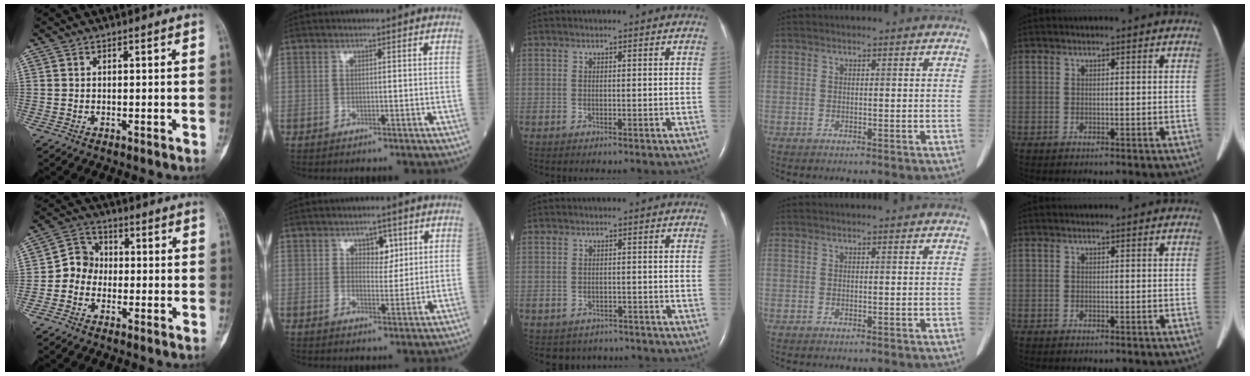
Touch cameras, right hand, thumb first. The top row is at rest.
{"thumb": {"total": 5.9, "force": [-1.4, 5.2, 2.4], "torque": [-0.015, 0.023, -0.041]}, "index": {"total": 3.4, "force": [1.5, 2.0, 2.2], "torque": [-0.025, 0.004, 0.023]}, "middle": {"total": 5.0, "force": [-4.3, 2.5, 0.0], "torque": [0.000, 0.007, -0.049]}}